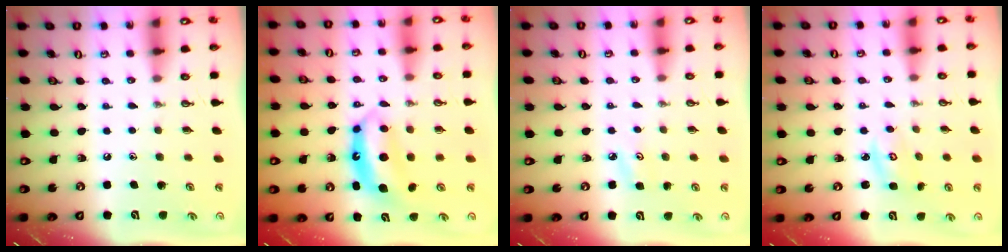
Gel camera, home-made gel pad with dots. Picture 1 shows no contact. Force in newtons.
{"total": 6.9, "press": 6.9, "slide": 0.5}
{"total": 4.7, "press": 4.7, "slide": 0.6}
{"total": 3.1, "press": 3.1, "slide": 0.3}